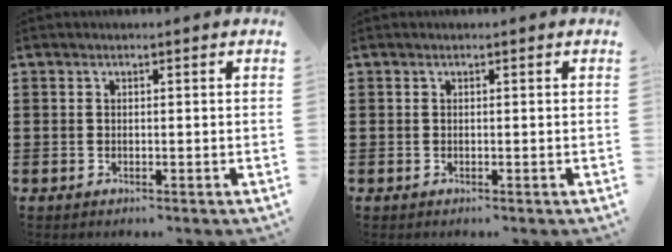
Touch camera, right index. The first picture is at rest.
{"total": 0.0}